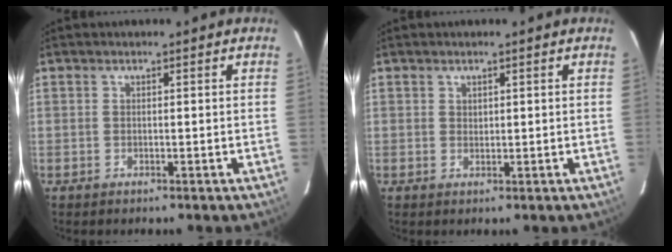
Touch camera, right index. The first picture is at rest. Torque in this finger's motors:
{"motor_torque": [-0.28, 0.34, -0.04, -0.01]}